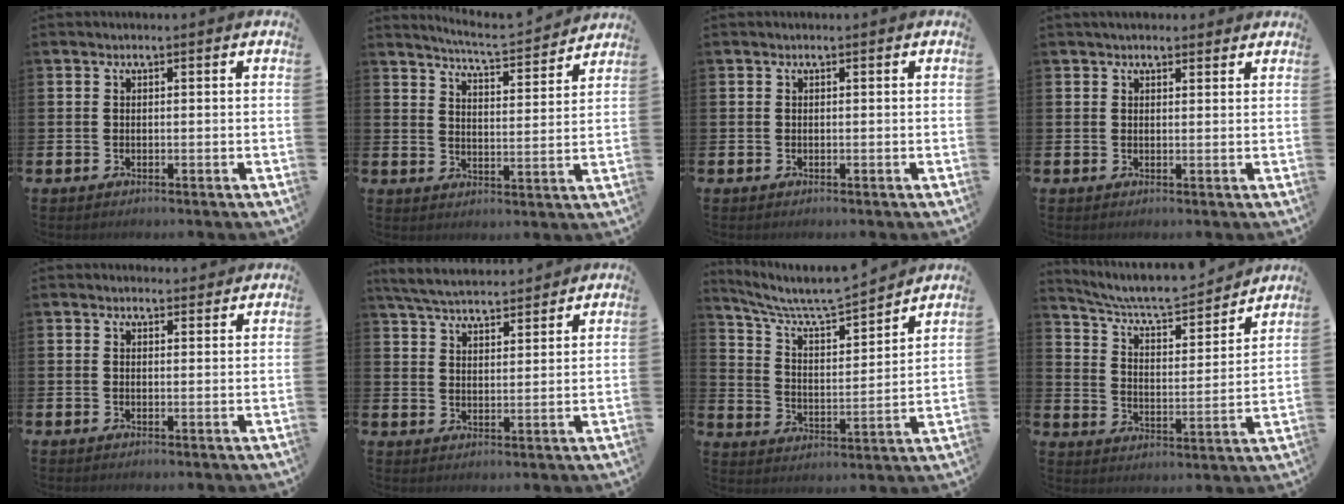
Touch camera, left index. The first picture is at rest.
{"total": 5.3, "force": [5.2, -0.2, 0.7], "torque": [-0.030, -0.043, 0.088]}
{"total": 0.0}
{"total": 2.0, "force": [1.9, 0.6, 0.3], "torque": [0.000, -0.006, 0.033]}
{"total": 1.3, "force": [1.3, 0.4, 0.0], "torque": [0.007, -0.002, 0.022]}
{"total": 5.4, "force": [5.2, 0.8, 0.8], "torque": [-0.040, -0.024, 0.096]}
{"total": 8.0, "force": [7.4, 1.2, 2.6], "torque": [-0.088, -0.054, 0.127]}
{"total": 7.8, "force": [7.2, 1.6, 2.7], "torque": [-0.088, -0.049, 0.122]}